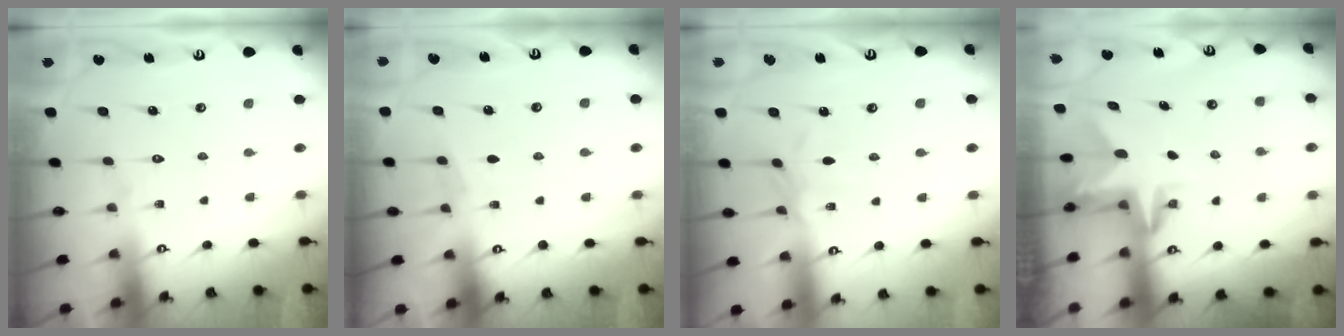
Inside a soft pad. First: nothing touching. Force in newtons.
{"total": 3.1, "press": 3.1, "slide": 0.5}
{"total": 2.7, "press": 2.7, "slide": 0.3}
{"total": 3.0, "press": 3.0, "slide": 0.3}